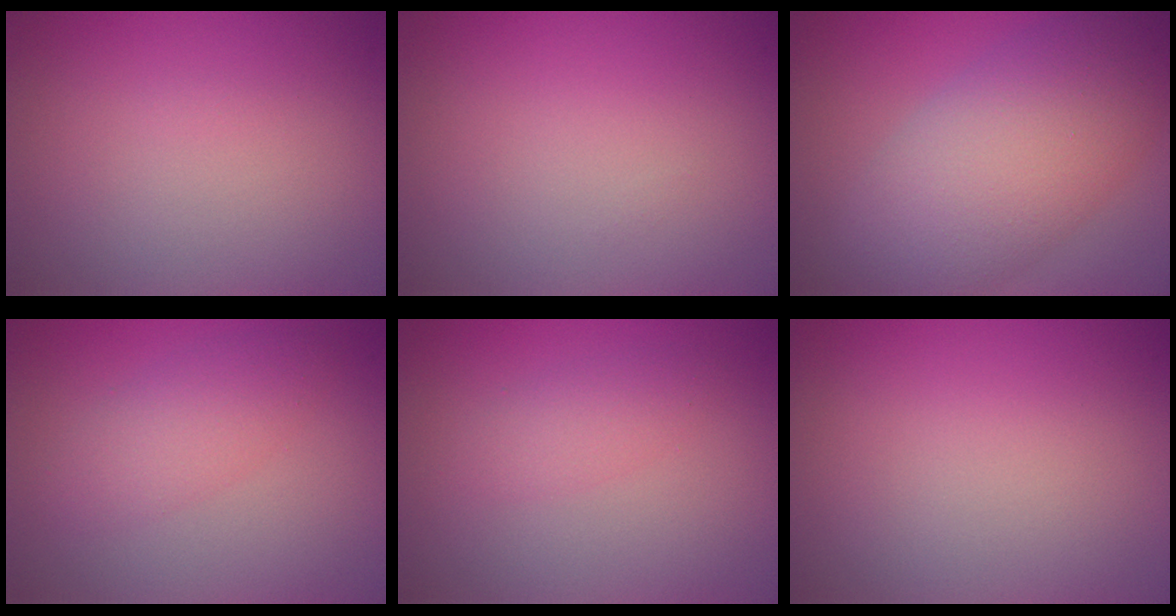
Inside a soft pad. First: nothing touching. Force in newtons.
{"total": 0.0}
{"total": 9.1, "press": 9.1, "slide": 0.6}
{"total": 2.6, "press": 2.6, "slide": 0.1}
{"total": 1.7, "press": 1.7, "slide": 0.1}
{"total": 0.0}